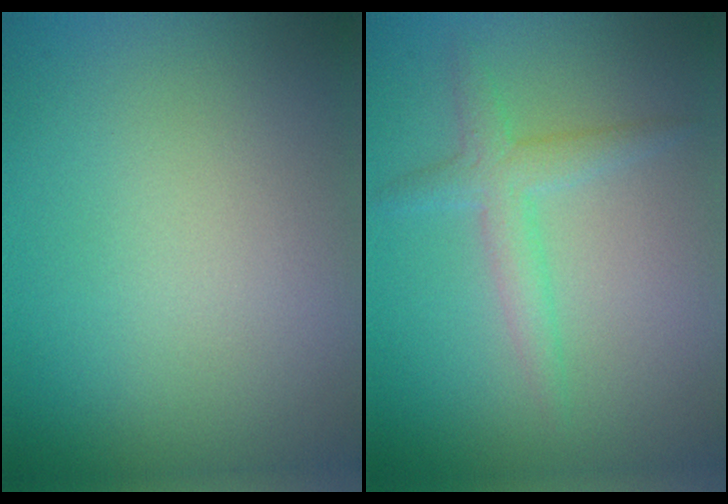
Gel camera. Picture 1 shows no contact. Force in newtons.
{"total": 1.8, "press": 1.8, "slide": 0.1}